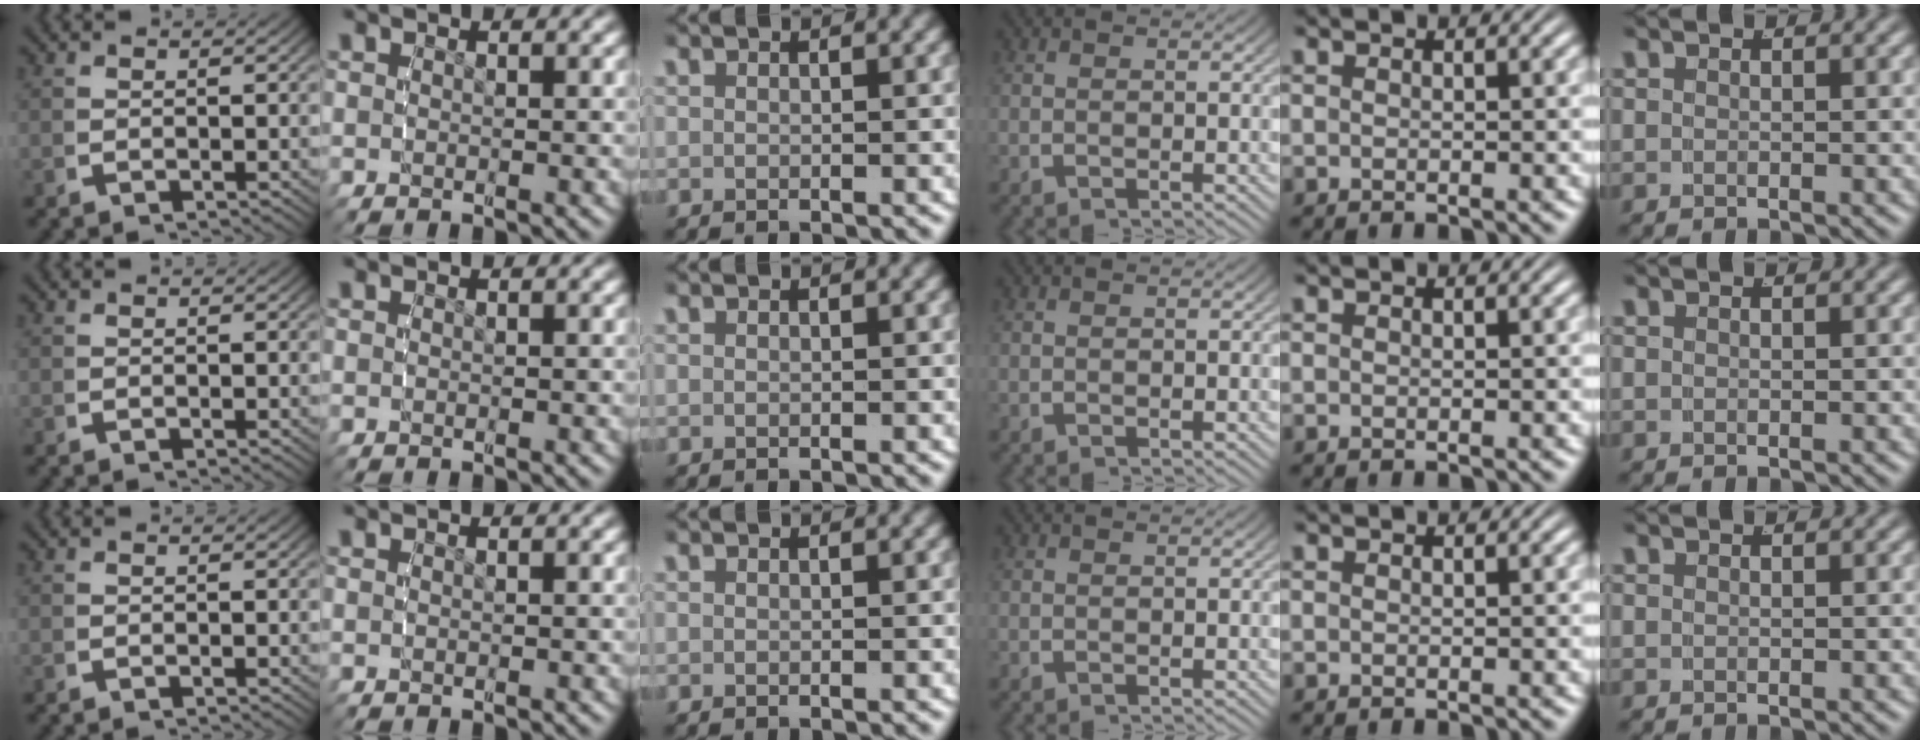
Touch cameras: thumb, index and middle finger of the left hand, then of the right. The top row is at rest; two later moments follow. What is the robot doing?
{"motion": "reach", "object": "paper"}